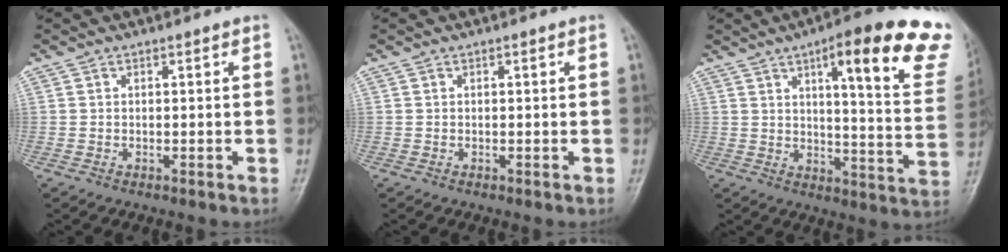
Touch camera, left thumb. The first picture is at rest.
{"total": 0.0}
{"total": 23.2, "force": [13.9, 5.2, 17.8], "torque": [-0.203, -0.050, 0.170]}